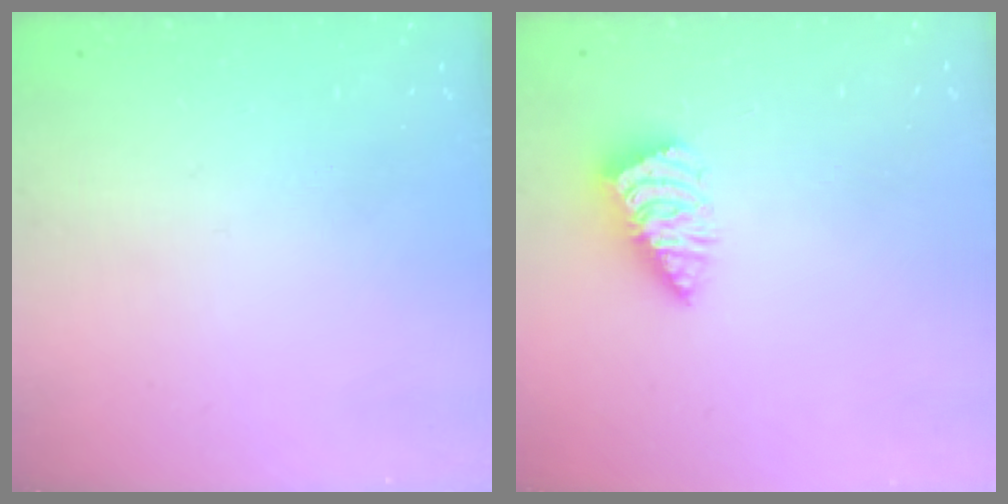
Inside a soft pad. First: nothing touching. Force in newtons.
{"total": 1.9, "press": 1.9, "slide": 0.4}